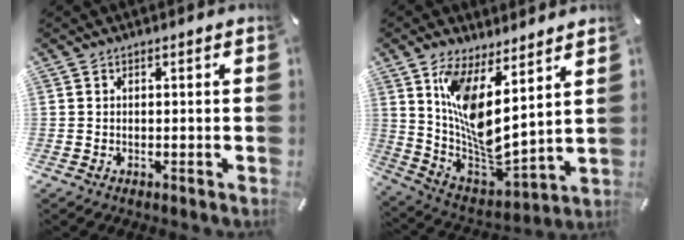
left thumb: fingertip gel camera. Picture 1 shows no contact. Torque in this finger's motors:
{"motor_torque": [2.35, 2.66, 1.45, -1.32, 0.69]}